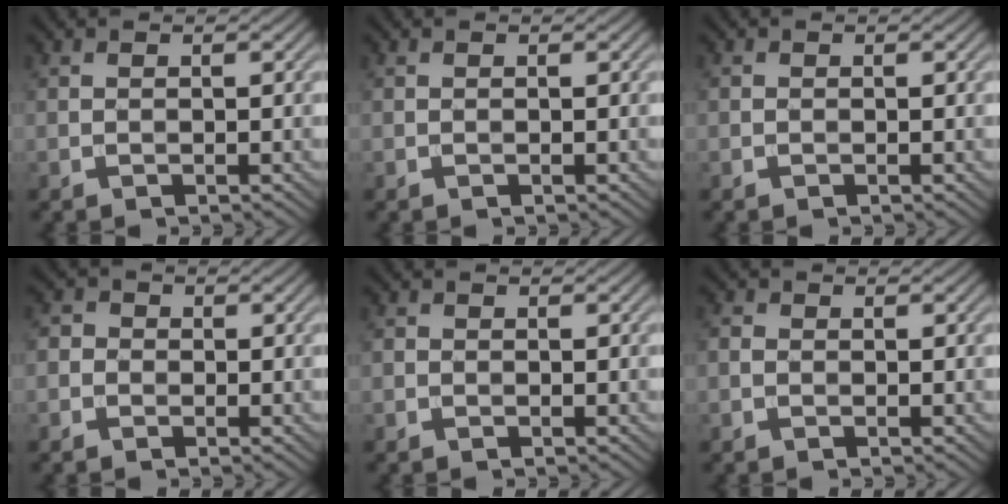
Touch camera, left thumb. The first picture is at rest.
{"total": 0.0}
{"total": 0.0}
{"total": 2.0, "force": [-0.7, 1.9, 0.5], "torque": [-0.005, 0.005, -0.025]}
{"total": 0.6, "force": [-0.3, 0.5, 0.2], "torque": [-0.004, -0.002, -0.008]}
{"total": 1.1, "force": [-0.5, 0.9, 0.5], "torque": [-0.013, 0.001, -0.013]}